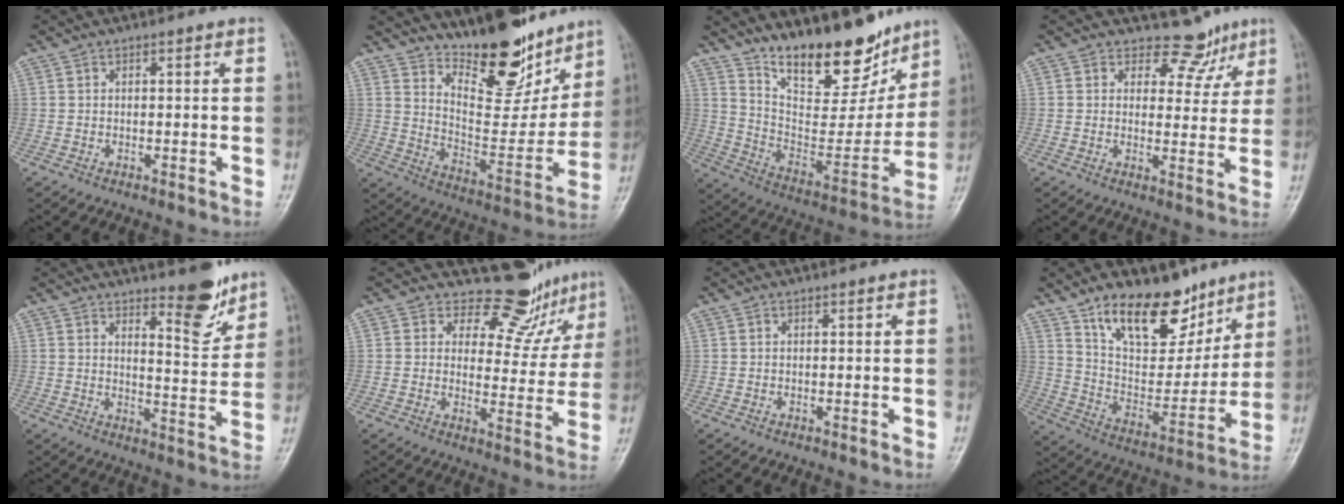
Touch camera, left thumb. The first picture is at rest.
{"total": 18.1, "force": [14.2, 6.6, 9.1], "torque": [-0.084, -0.106, 0.233]}
{"total": 20.2, "force": [15.2, 7.5, 11.0], "torque": [-0.118, -0.096, 0.256]}
{"total": 6.0, "force": [4.7, 3.7, 0.5], "torque": [0.027, -0.035, 0.057]}
{"total": 8.1, "force": [6.2, 2.2, 4.8], "torque": [-0.047, -0.057, 0.094]}
{"total": 9.3, "force": [8.2, 4.1, 1.2], "torque": [0.023, -0.076, 0.101]}
{"total": 0.0}
{"total": 18.7, "force": [12.5, 9.4, 10.3], "torque": [-0.106, -0.076, 0.221]}